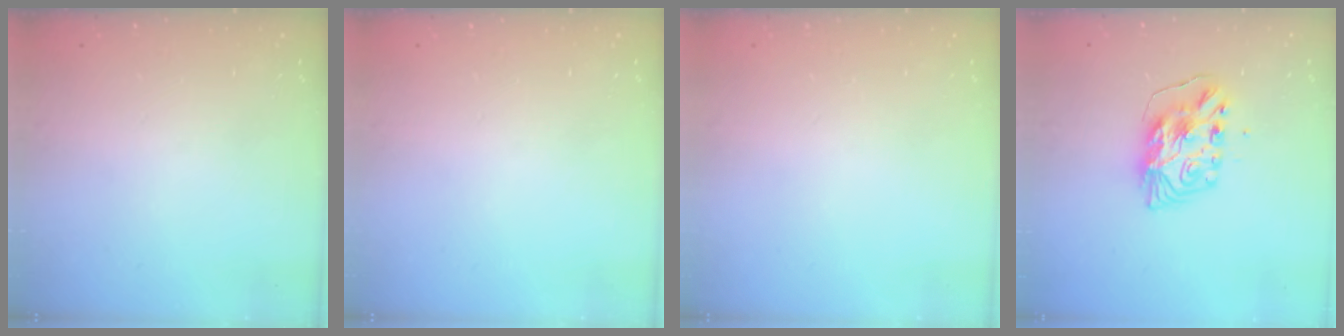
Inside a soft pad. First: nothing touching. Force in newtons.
{"total": 0.0}
{"total": 0.0}
{"total": 9.0, "press": 8.9, "slide": 0.7}